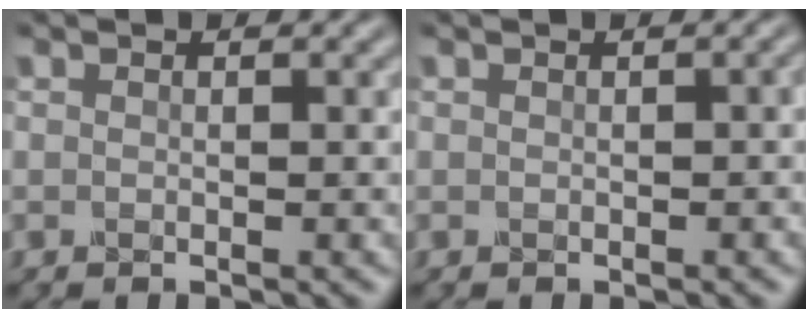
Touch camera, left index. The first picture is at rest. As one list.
[{"total": 1.5, "force": [-0.4, 0.8, 1.2], "torque": [0.000, 0.010, -0.010]}]